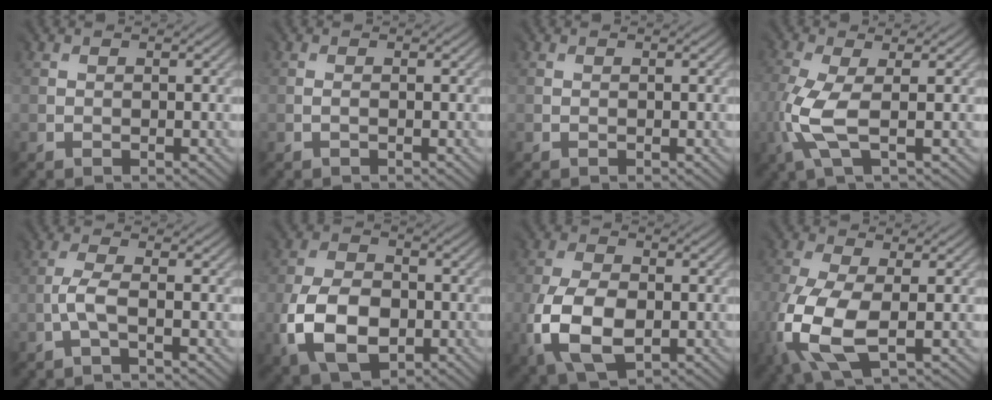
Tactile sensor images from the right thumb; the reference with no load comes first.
{"total": 0.6, "force": [-0.1, -0.5, -0.2], "torque": [0.004, -0.002, -0.002]}
{"total": 0.0}
{"total": 5.0, "force": [-1.2, 1.3, 4.7], "torque": [-0.136, 0.003, -0.028]}
{"total": 1.9, "force": [-1.2, -0.2, 1.5], "torque": [-0.043, 0.007, -0.030]}
{"total": 8.3, "force": [-2.9, 5.5, 5.5], "torque": [-0.135, -0.014, -0.060]}
{"total": 8.3, "force": [-2.6, 5.0, 6.1], "torque": [-0.155, -0.015, -0.050]}
{"total": 10.1, "force": [-2.9, 5.1, 8.2], "torque": [-0.238, -0.026, -0.054]}